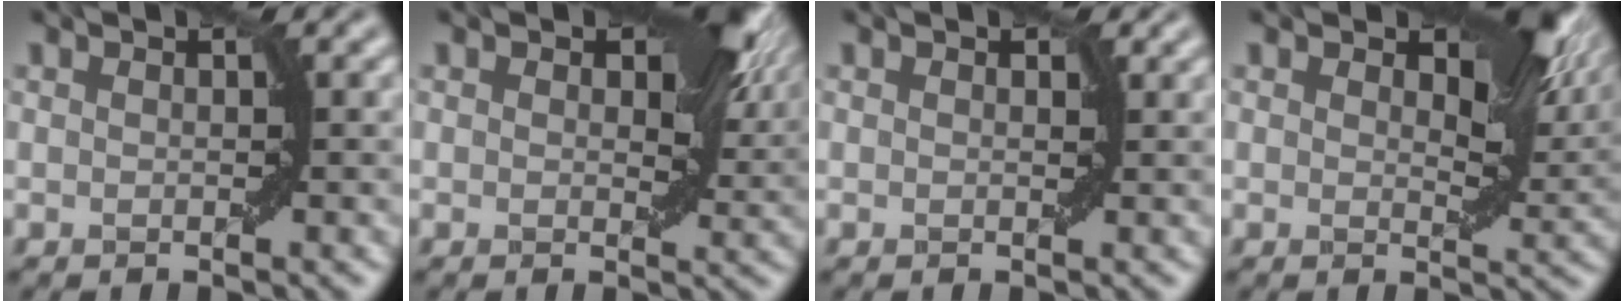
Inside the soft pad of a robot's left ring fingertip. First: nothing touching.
{"total": 6.9, "force": [2.4, 3.8, 5.3], "torque": [-0.060, 0.003, 0.030]}
{"total": 0.7, "force": [0.4, 0.4, 0.3], "torque": [0.002, -0.003, 0.005]}
{"total": 6.7, "force": [2.9, 3.3, 5.0], "torque": [-0.065, -0.002, 0.041]}